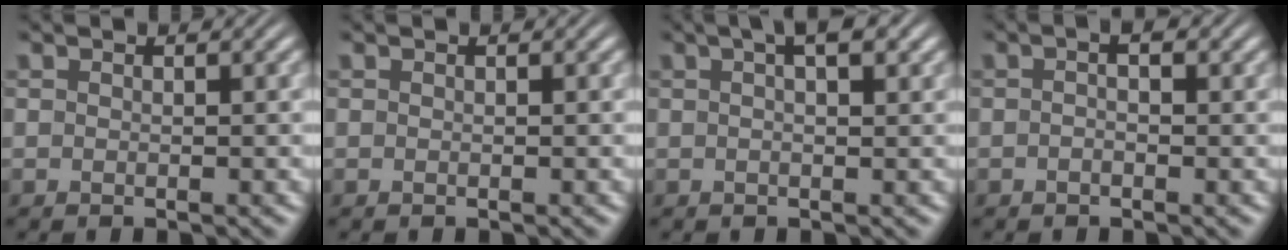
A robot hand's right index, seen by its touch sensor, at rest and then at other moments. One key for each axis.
{"total": 0.0}
{"total": 3.5, "fx": 1.5, "fy": 0.9, "fz": 3.0, "tx": -0.039, "ty": 0.014, "tz": 0.015}
{"total": 1.4, "fx": 0.0, "fy": 0.6, "fz": 1.3, "tx": -0.015, "ty": 0.006, "tz": -0.007}